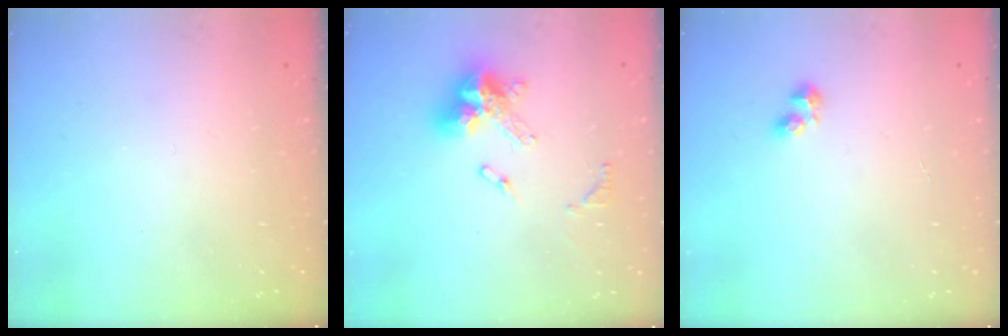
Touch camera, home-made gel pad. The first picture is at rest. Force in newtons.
{"total": 12.8, "press": 12.7, "slide": 1.4}
{"total": 3.8, "press": 3.8, "slide": 0.7}